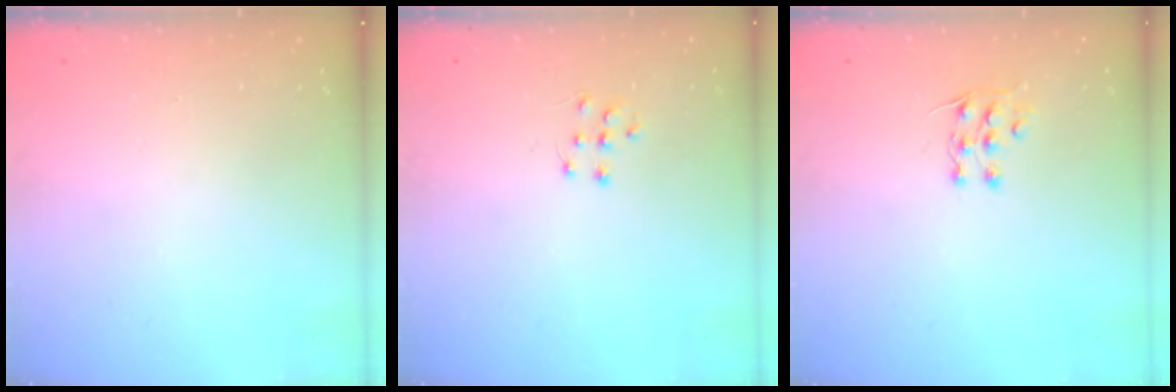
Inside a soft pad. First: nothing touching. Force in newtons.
{"total": 6.1, "press": 6.1, "slide": 0.4}
{"total": 5.9, "press": 5.9, "slide": 0.5}